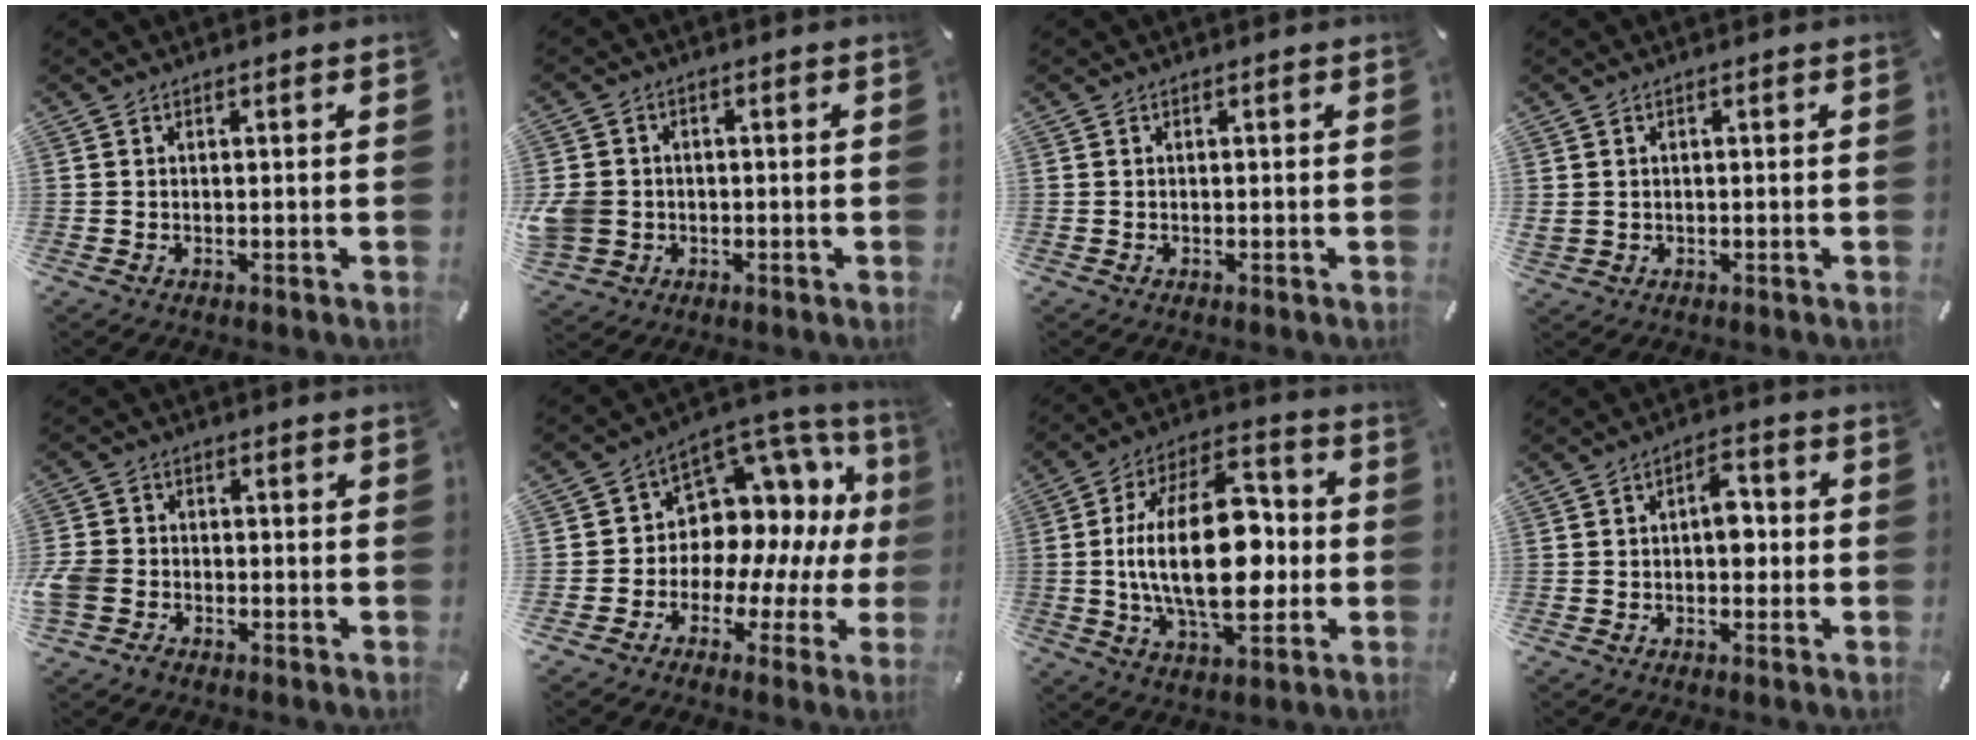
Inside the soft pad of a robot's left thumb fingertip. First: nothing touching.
{"total": 6.2, "force": [-0.9, 5.7, 2.3], "torque": [-0.063, 0.006, -0.017]}
{"total": 0.0}
{"total": 1.5, "force": [0.2, 1.4, 0.5], "torque": [-0.010, 0.004, 0.003]}
{"total": 4.6, "force": [-2.3, 3.6, 1.7], "torque": [-0.045, 0.010, -0.046]}
{"total": 10.0, "force": [4.6, 8.1, 3.5], "torque": [-0.057, -0.076, 0.090]}
{"total": 24.0, "force": [-1.2, 12.9, 20.2], "torque": [-0.372, -0.005, -0.024]}
{"total": 5.9, "force": [-0.2, 3.5, 4.7], "torque": [-0.064, 0.007, -0.010]}